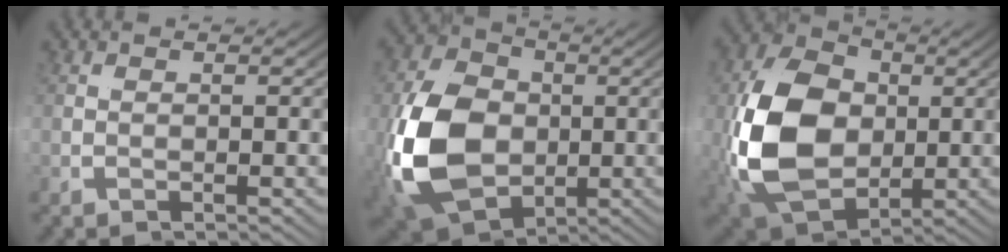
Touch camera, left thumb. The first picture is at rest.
{"total": 17.3, "force": [-0.9, 11.6, 12.7], "torque": [-0.269, -0.032, -0.005]}
{"total": 17.2, "force": [-0.4, 11.5, 12.8], "torque": [-0.279, -0.039, 0.007]}